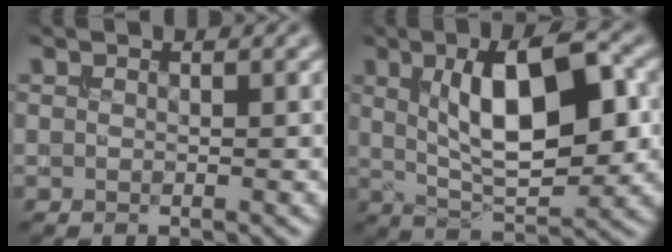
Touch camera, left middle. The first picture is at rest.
{"total": 9.8, "force": [1.8, 3.7, 9.0], "torque": [-0.136, 0.008, 0.028]}